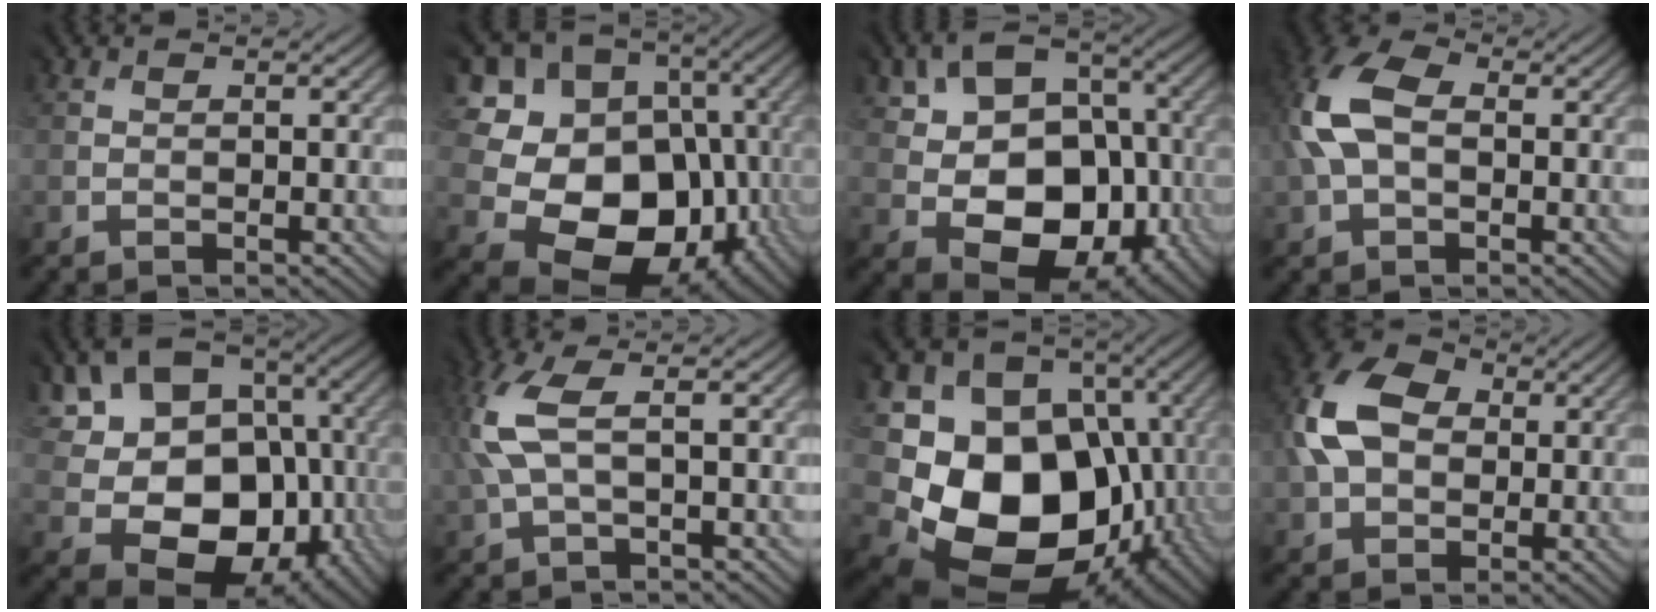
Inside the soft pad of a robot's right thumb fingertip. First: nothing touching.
{"total": 15.4, "force": [-2.0, 13.2, 7.6], "torque": [-0.180, -0.049, -0.011]}
{"total": 13.9, "force": [-1.0, 10.2, 9.5], "torque": [-0.140, -0.012, -0.011]}
{"total": 9.6, "force": [1.2, 6.3, 7.1], "torque": [-0.185, 0.020, 0.010]}
{"total": 16.4, "force": [0.1, 12.8, 10.2], "torque": [-0.183, -0.025, 0.032]}
{"total": 5.4, "force": [1.3, 1.9, 4.8], "torque": [-0.136, 0.014, 0.023]}
{"total": 17.1, "force": [-3.4, 13.9, 9.4], "torque": [-0.183, -0.057, -0.032]}
{"total": 10.4, "force": [1.7, 7.8, 6.6], "torque": [-0.175, 0.012, 0.027]}